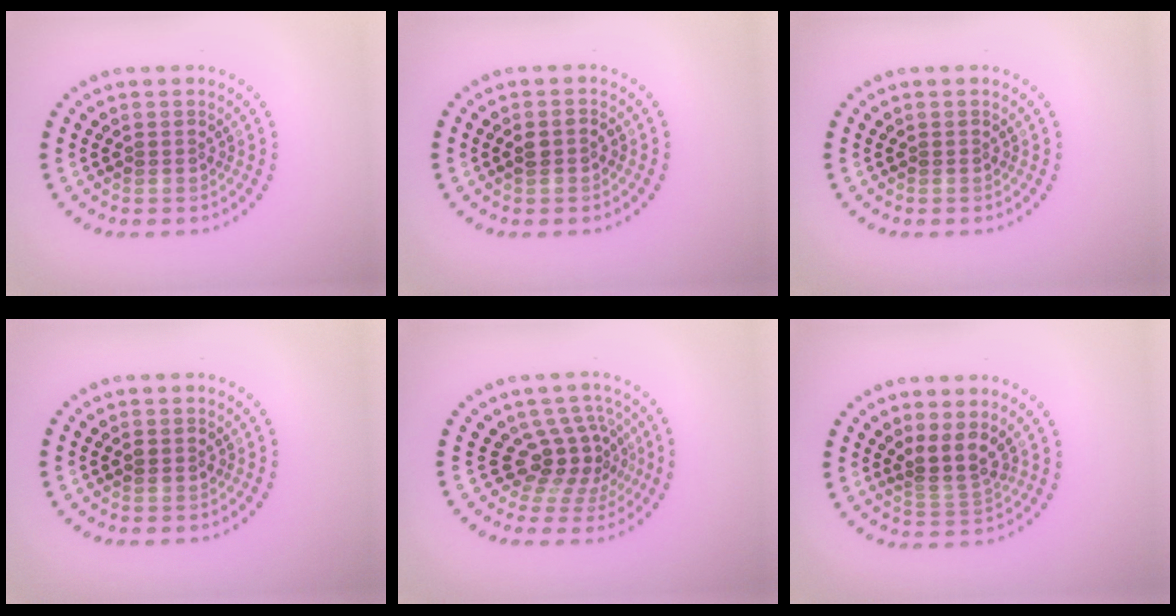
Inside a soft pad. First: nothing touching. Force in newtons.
{"total": 1.4, "press": 1.3, "slide": 0.3}
{"total": 0.0}
{"total": 1.0, "press": 1.0, "slide": 0.1}
{"total": 3.7, "press": 2.6, "slide": 2.6}
{"total": 2.8, "press": 2.0, "slide": 2.0}